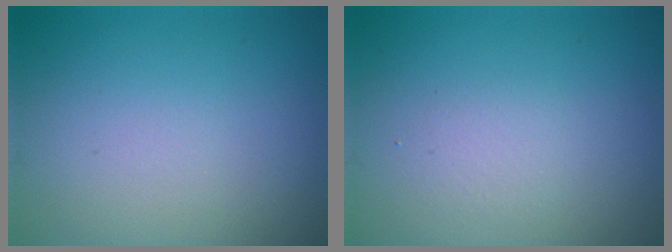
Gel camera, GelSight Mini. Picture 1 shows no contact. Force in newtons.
{"total": 1.3, "press": 1.3, "slide": 0.2}